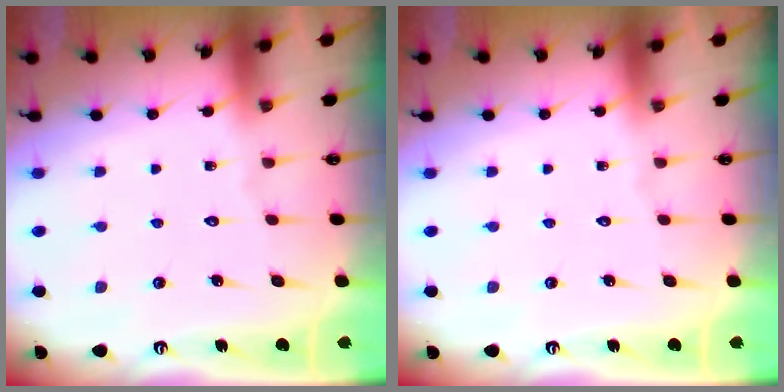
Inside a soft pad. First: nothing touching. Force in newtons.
{"total": 0.0}